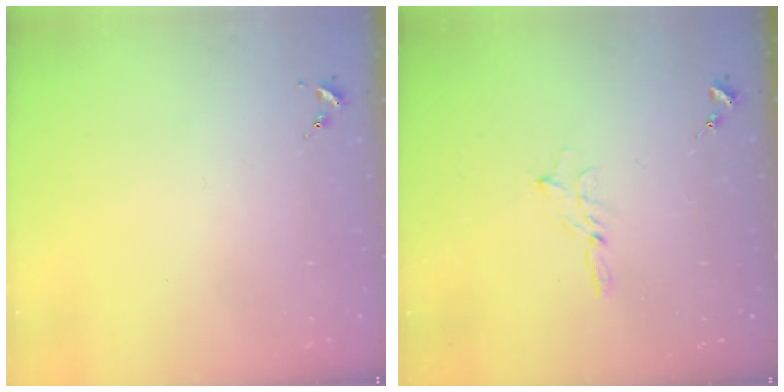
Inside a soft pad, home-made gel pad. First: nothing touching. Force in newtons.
{"total": 2.5, "press": 2.5, "slide": 0.2}